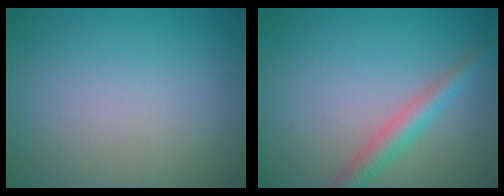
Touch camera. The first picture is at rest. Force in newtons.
{"total": 2.9, "press": 2.9, "slide": 0.1}